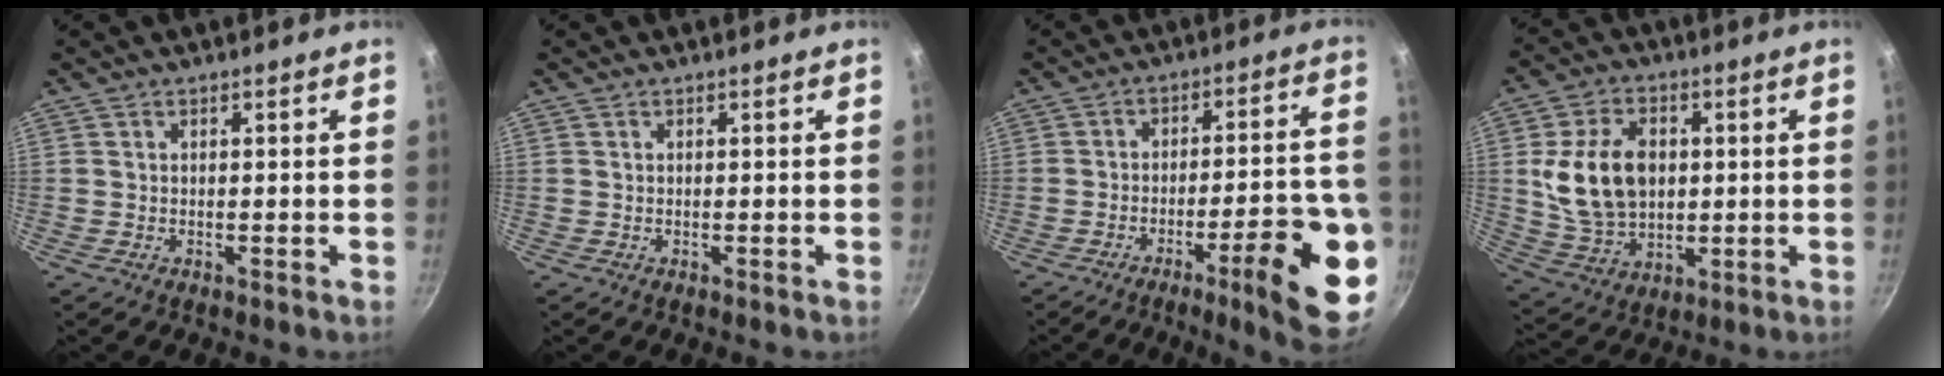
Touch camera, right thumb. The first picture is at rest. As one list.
[{"total": 0.0}, {"total": 17.3, "force": [-7.2, 4.3, 15.1], "torque": [-0.169, 0.032, -0.095]}, {"total": 15.0, "force": [1.6, 10.8, 10.2], "torque": [-0.164, -0.003, 0.040]}]